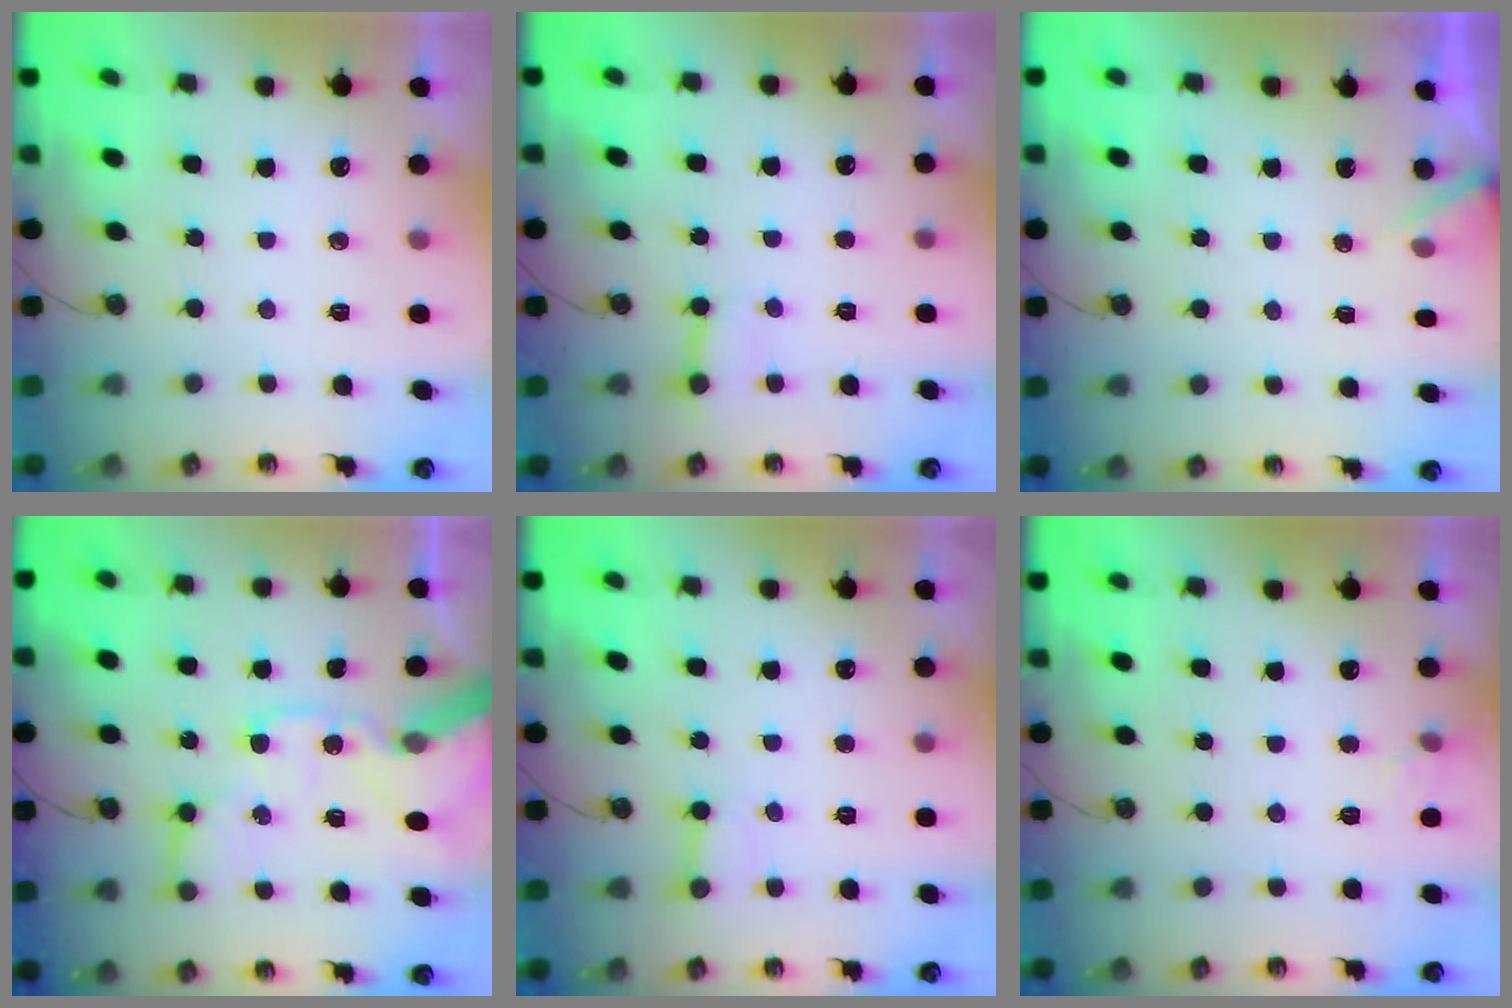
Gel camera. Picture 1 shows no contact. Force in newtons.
{"total": 3.6, "press": 3.6, "slide": 0.4}
{"total": 3.1, "press": 3.1, "slide": 0.2}
{"total": 20.5, "press": 20.3, "slide": 3.2}
{"total": 2.6, "press": 2.6, "slide": 0.2}
{"total": 4.9, "press": 4.8, "slide": 0.5}